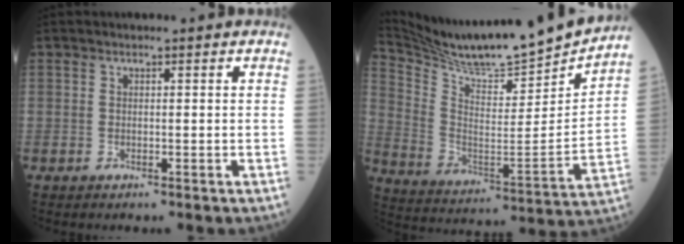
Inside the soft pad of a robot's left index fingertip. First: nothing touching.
{"total": 20.8, "force": [19.5, 0.0, 7.0], "torque": [-0.140, -0.062, 0.308]}